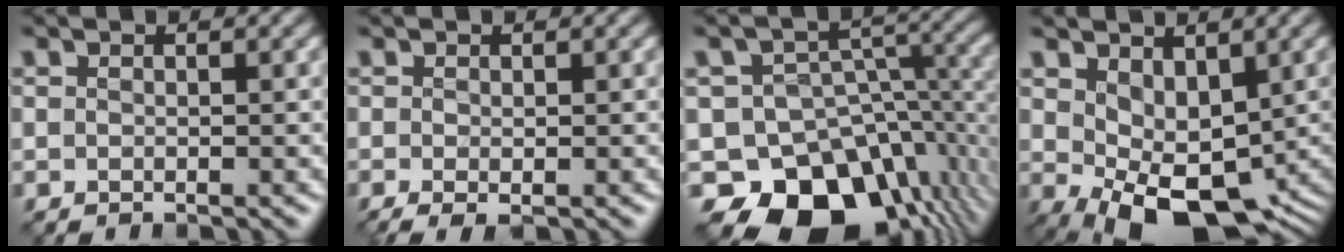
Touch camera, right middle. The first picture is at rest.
{"total": 1.5, "force": [-0.4, 0.7, 1.2], "torque": [-0.029, -0.006, -0.005]}
{"total": 12.8, "force": [-7.1, 8.5, 6.5], "torque": [-0.104, -0.017, -0.108]}
{"total": 7.4, "force": [-0.4, 4.6, 5.7], "torque": [-0.096, -0.023, 0.010]}